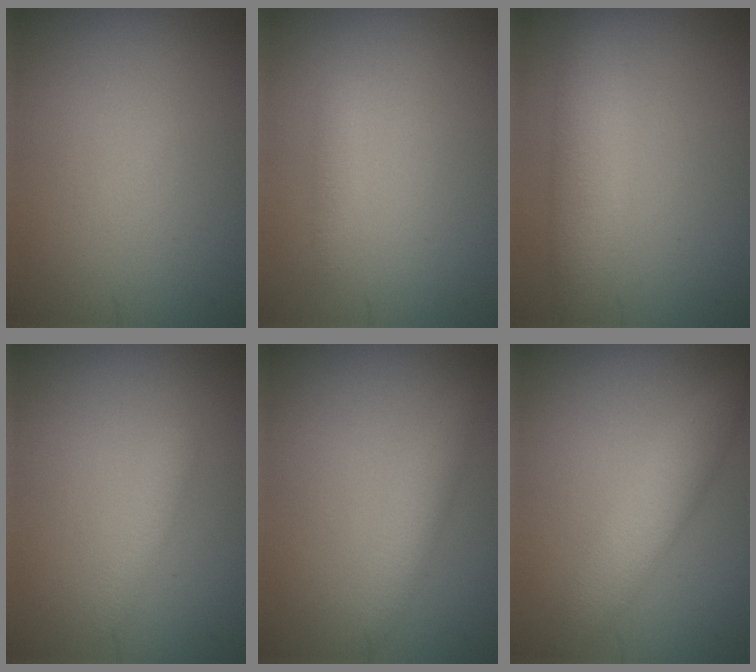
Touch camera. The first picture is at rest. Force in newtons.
{"total": 0.9, "press": 0.9, "slide": 0.0}
{"total": 3.8, "press": 3.8, "slide": 0.5}
{"total": 1.3, "press": 1.3, "slide": 0.0}
{"total": 2.0, "press": 2.0, "slide": 0.1}
{"total": 3.8, "press": 3.8, "slide": 0.2}